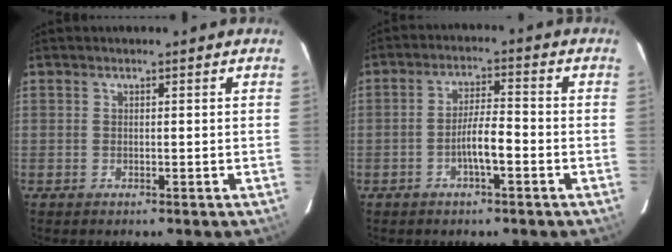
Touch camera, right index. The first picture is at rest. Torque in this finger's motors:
{"motor_torque": [0.66, -0.44, 0.37, 0.11]}